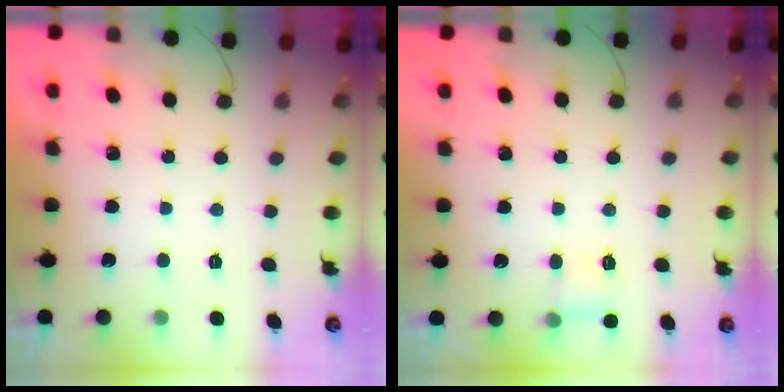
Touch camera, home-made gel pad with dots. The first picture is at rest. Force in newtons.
{"total": 4.0, "press": 3.8, "slide": 1.2}